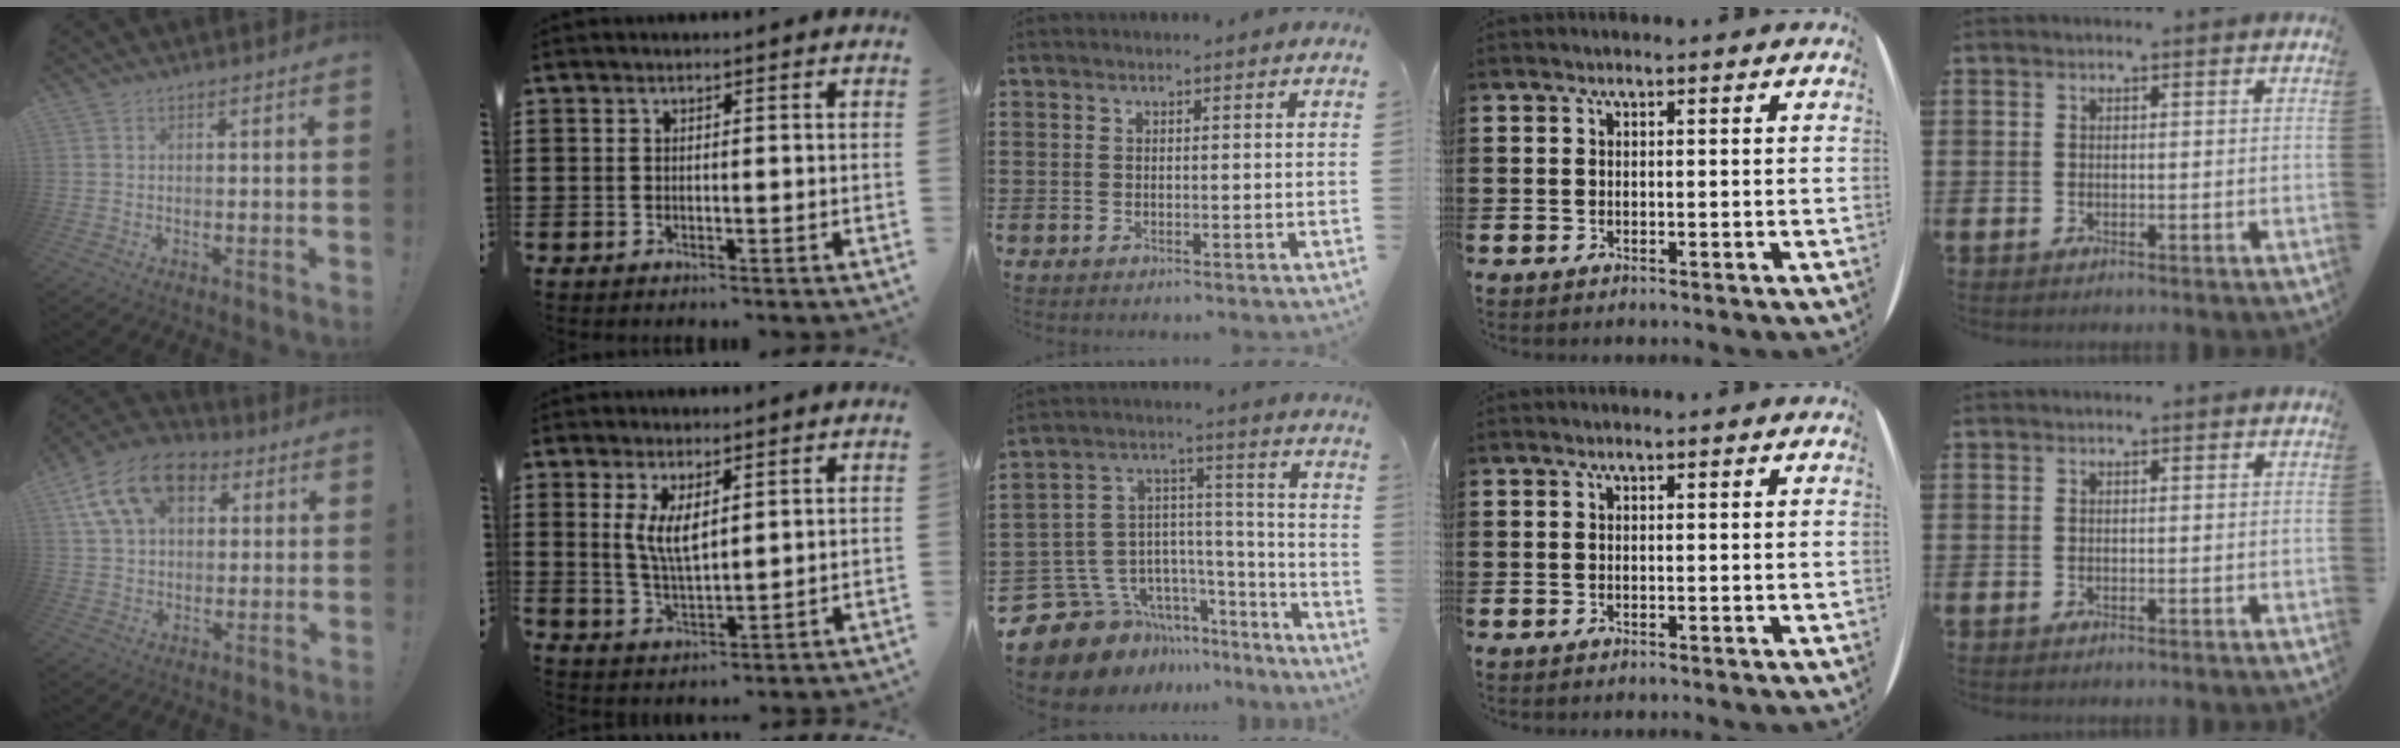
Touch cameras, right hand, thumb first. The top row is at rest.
{"thumb": {"total": 16.3, "force": [6.9, 11.1, 9.9], "torque": [-0.161, -0.016, 0.131]}, "index": {"total": 5.2, "force": [1.7, 2.0, 4.4], "torque": [-0.092, 0.001, 0.031]}, "middle": {"total": 10.5, "force": [-8.2, 6.2, 1.9], "torque": [-0.063, 0.005, -0.153]}}